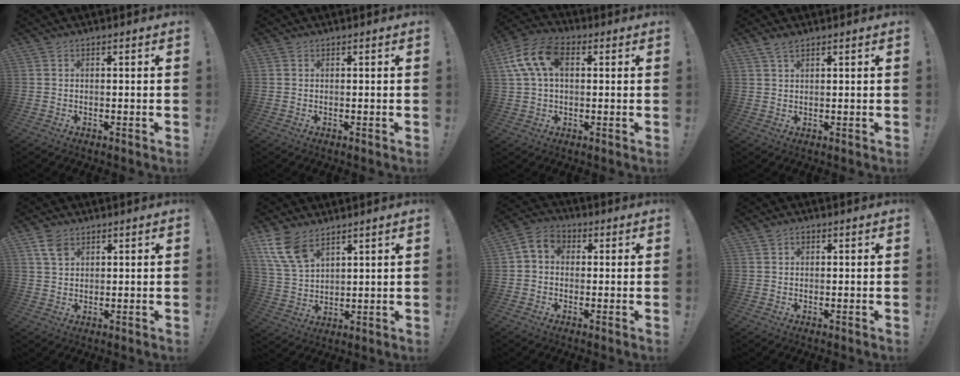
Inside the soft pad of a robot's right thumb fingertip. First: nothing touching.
{"total": 0.0}
{"total": 14.2, "force": [3.6, 8.7, 10.6], "torque": [-0.213, 0.004, 0.068]}
{"total": 3.1, "force": [2.3, 1.1, 1.7], "torque": [-0.034, -0.007, 0.042]}
{"total": 4.8, "force": [2.9, 3.0, 2.4], "torque": [-0.042, -0.006, 0.056]}
{"total": 11.2, "force": [7.2, 6.4, 5.8], "torque": [-0.127, -0.028, 0.144]}
{"total": 5.5, "force": [0.6, 4.6, 3.0], "torque": [-0.050, 0.008, 0.016]}
{"total": 1.1, "force": [0.4, 1.0, 0.3], "torque": [-0.004, 0.002, 0.006]}